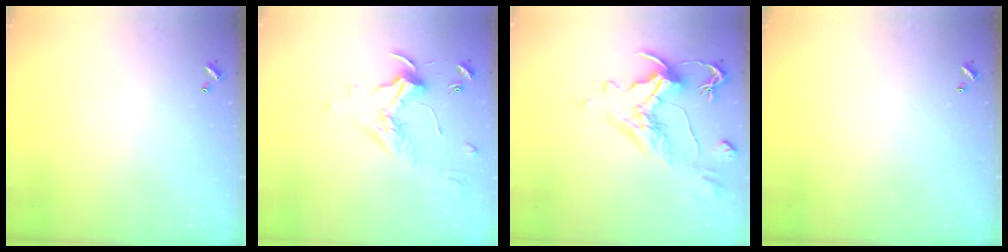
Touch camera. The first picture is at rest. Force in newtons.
{"total": 1.8, "press": 1.6, "slide": 0.8}
{"total": 2.0, "press": 1.5, "slide": 1.4}
{"total": 0.0}